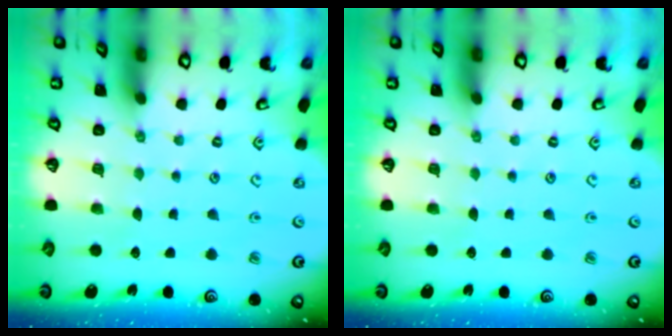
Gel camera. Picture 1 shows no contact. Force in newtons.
{"total": 0.0}